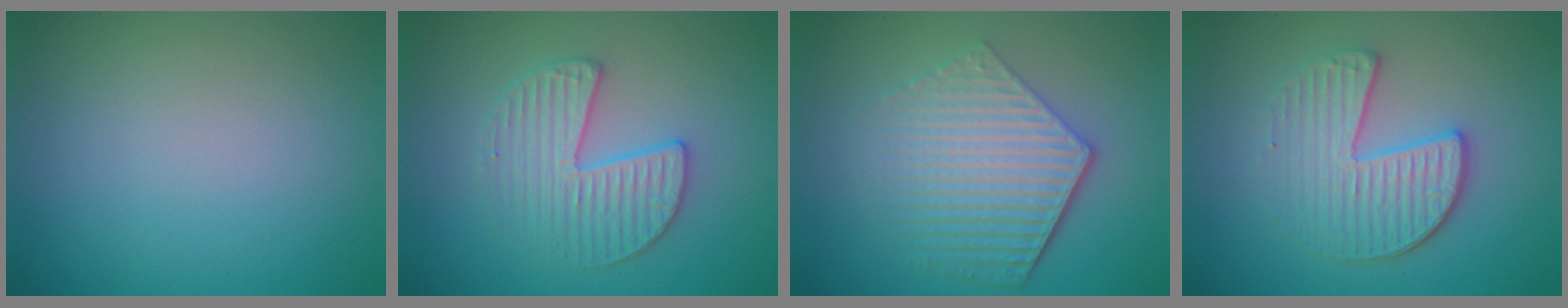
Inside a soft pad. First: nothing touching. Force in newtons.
{"total": 3.5, "press": 3.4, "slide": 0.4}
{"total": 6.3, "press": 4.5, "slide": 4.4}
{"total": 4.0, "press": 3.6, "slide": 1.9}